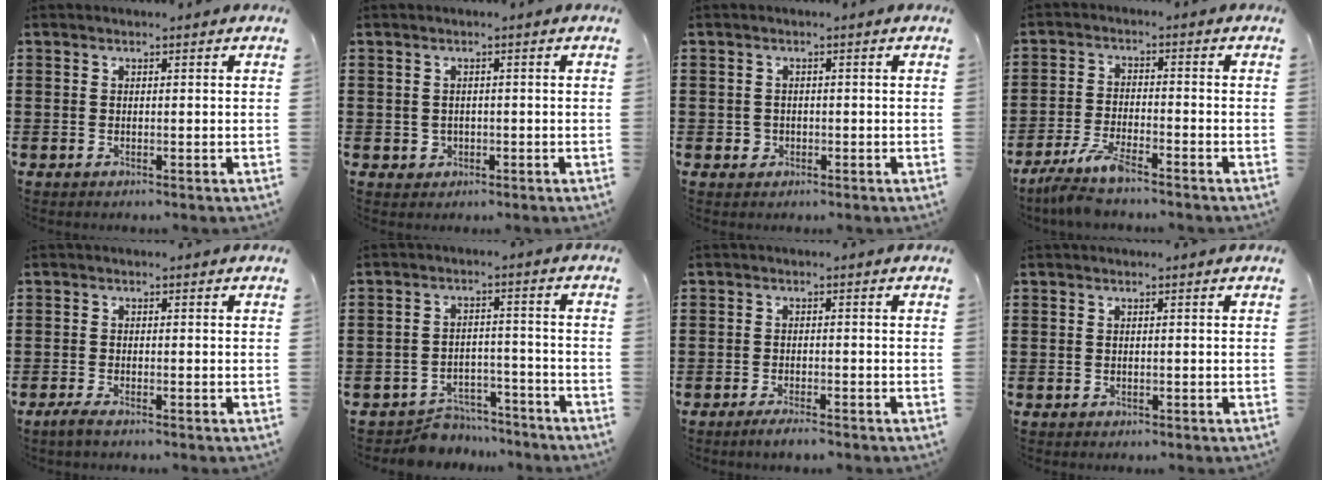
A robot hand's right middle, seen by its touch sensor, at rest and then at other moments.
{"total": 1.1, "force": [-0.1, 1.1, 0.3], "torque": [-0.009, 0.006, -0.004]}
{"total": 1.1, "force": [-0.2, 1.1, 0.3], "torque": [-0.008, 0.005, -0.006]}
{"total": 5.8, "force": [-4.8, 0.5, 3.1], "torque": [-0.078, -0.014, -0.096]}
{"total": 1.3, "force": [-0.9, 0.1, 0.9], "torque": [-0.016, -0.002, -0.016]}
{"total": 5.0, "force": [-4.9, 1.1, 0.0], "torque": [-0.002, 0.013, -0.102]}
{"total": 1.6, "force": [-1.4, 0.0, 0.8], "torque": [-0.013, -0.002, -0.025]}
{"total": 0.0}